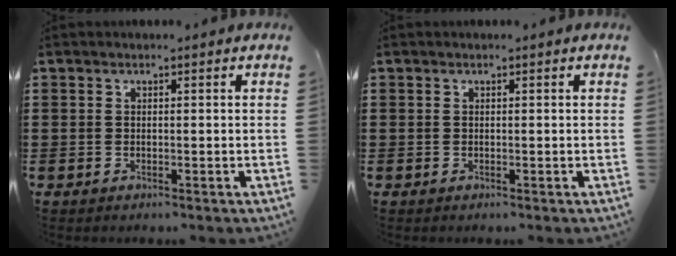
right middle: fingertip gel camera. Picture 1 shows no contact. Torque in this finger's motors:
{"motor_torque": [0.11, -0.08, 0.00, -0.01]}